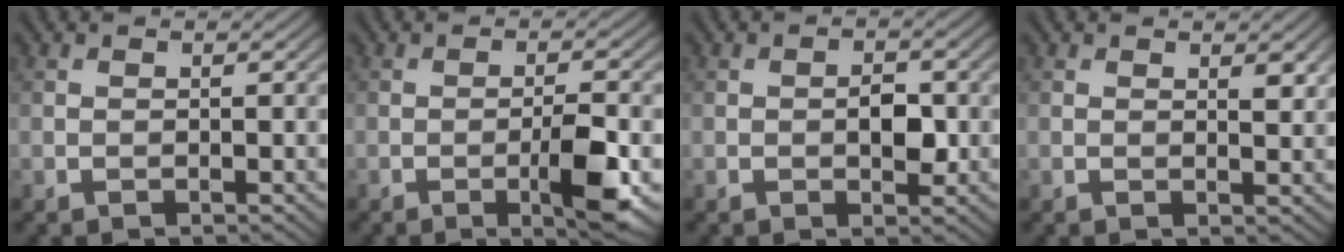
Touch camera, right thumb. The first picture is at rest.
{"total": 5.4, "force": [-1.9, 0.9, 5.0], "torque": [-0.082, 0.005, -0.032]}
{"total": 3.0, "force": [-0.3, 1.7, 2.5], "torque": [-0.036, -0.001, -0.007]}
{"total": 1.8, "force": [1.0, 0.7, 1.4], "torque": [-0.020, -0.006, 0.019]}